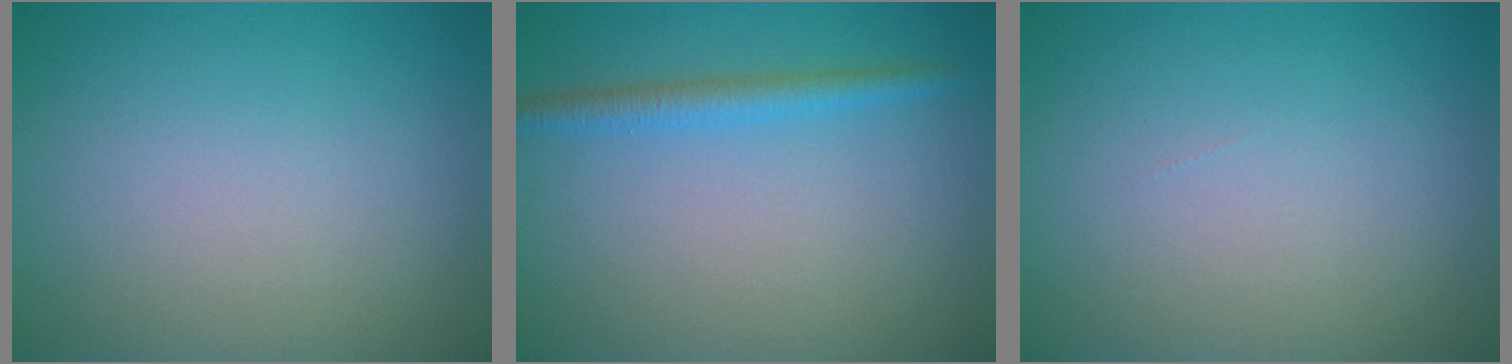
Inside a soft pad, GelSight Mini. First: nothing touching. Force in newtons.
{"total": 2.0, "press": 2.0, "slide": 0.2}
{"total": 0.0}